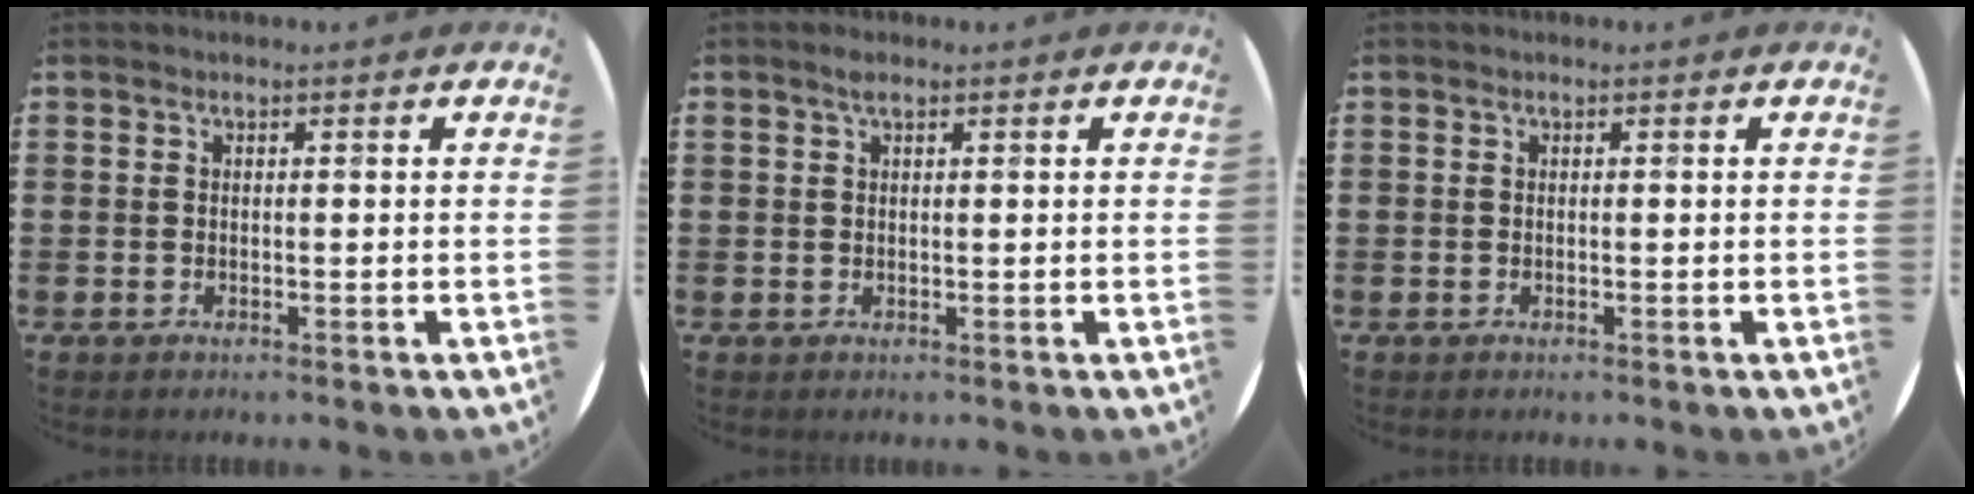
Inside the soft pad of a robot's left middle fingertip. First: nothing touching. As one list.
[{"total": 1.0, "force": [0.7, 0.3, 0.7], "torque": [-0.014, 0.004, 0.011]}, {"total": 0.0}]